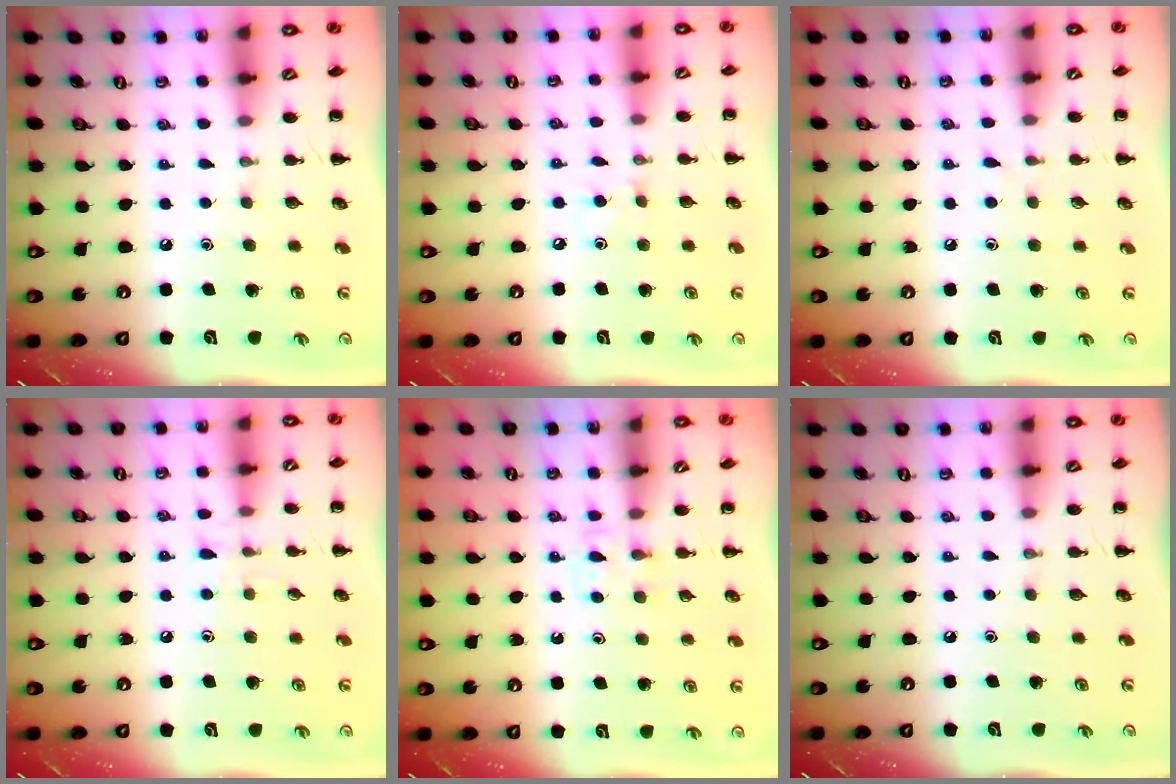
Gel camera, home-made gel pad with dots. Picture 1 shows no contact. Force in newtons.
{"total": 3.6, "press": 3.4, "slide": 1.3}
{"total": 2.8, "press": 2.4, "slide": 1.4}
{"total": 5.9, "press": 5.6, "slide": 2.0}
{"total": 3.6, "press": 3.4, "slide": 1.2}
{"total": 0.0}